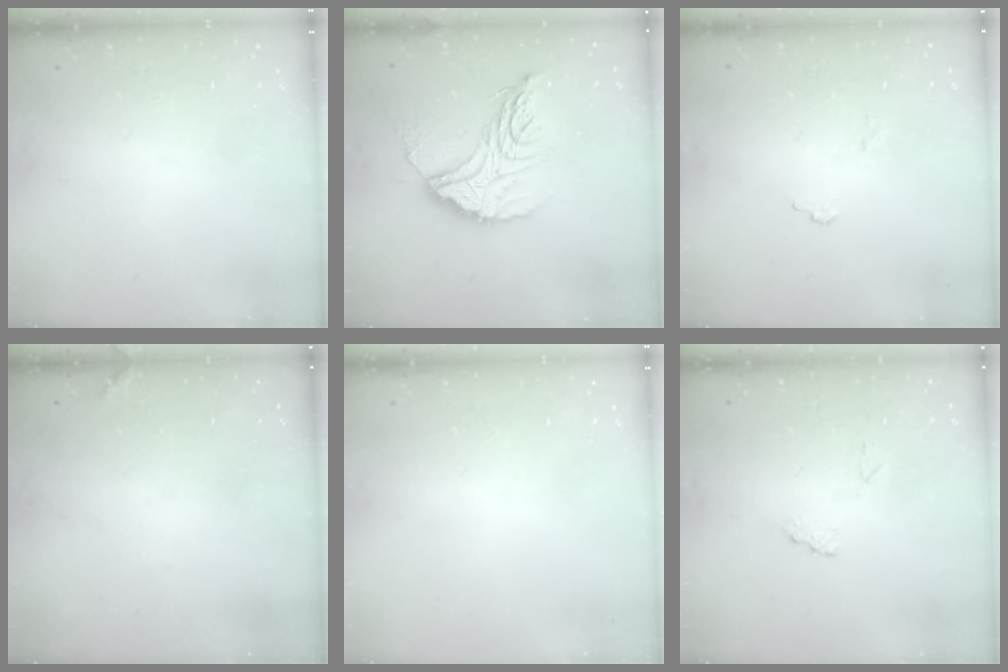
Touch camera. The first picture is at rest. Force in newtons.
{"total": 16.8, "press": 16.8, "slide": 1.2}
{"total": 5.8, "press": 5.8, "slide": 0.4}
{"total": 5.8, "press": 5.8, "slide": 0.2}
{"total": 0.0}
{"total": 7.0, "press": 7.0, "slide": 0.6}